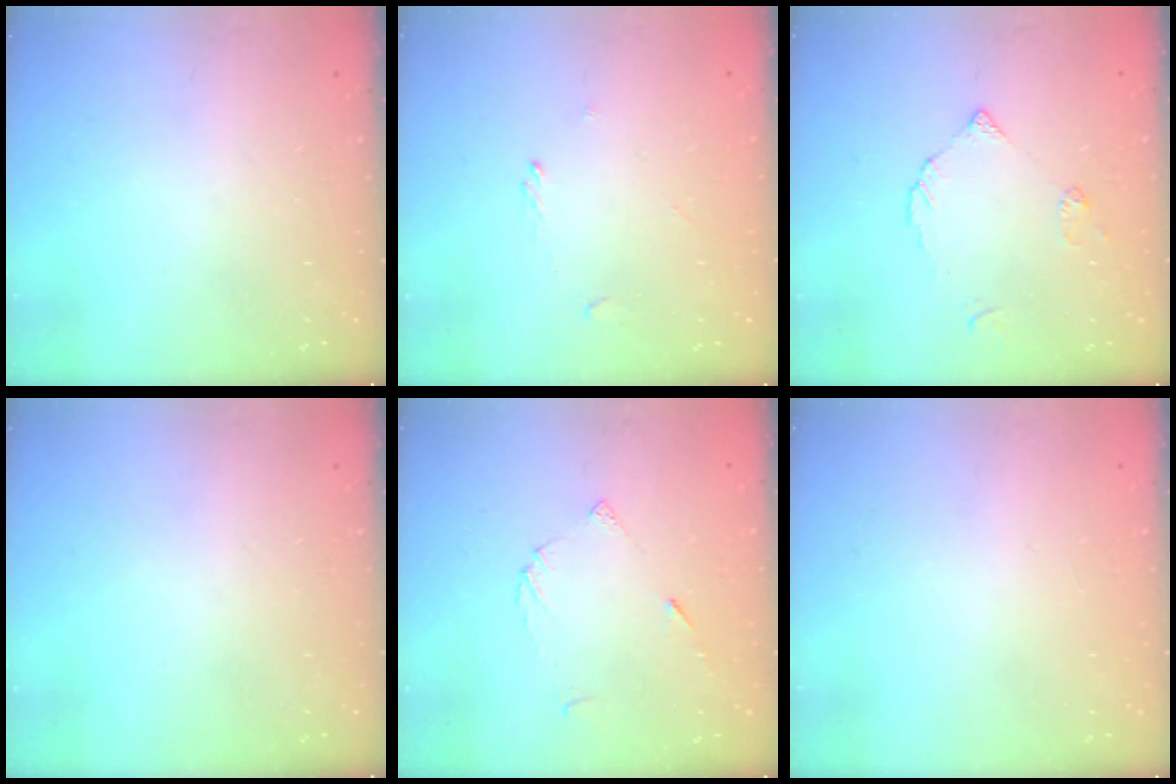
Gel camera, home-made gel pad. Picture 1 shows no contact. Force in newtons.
{"total": 0.7, "press": 0.5, "slide": 0.4}
{"total": 4.1, "press": 4.0, "slide": 0.6}
{"total": 0.0}
{"total": 6.0, "press": 6.0, "slide": 0.6}
{"total": 1.8, "press": 1.8, "slide": 0.1}